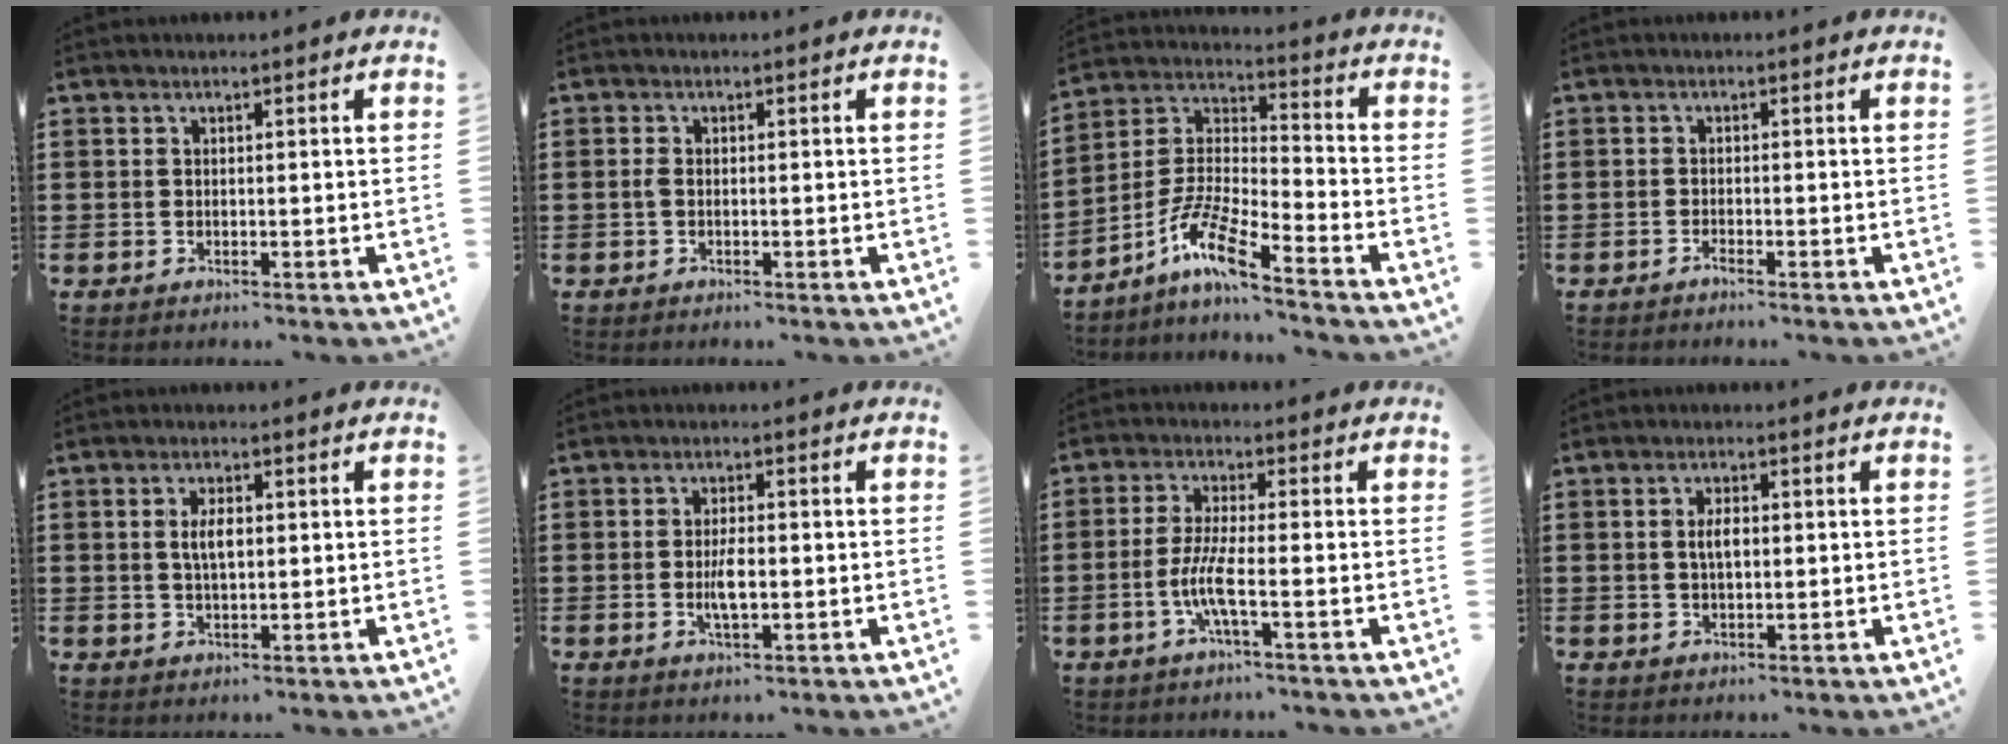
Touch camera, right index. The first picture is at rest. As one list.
[{"total": 1.0, "force": [-0.3, 0.3, 0.9], "torque": [-0.026, -0.005, -0.007]}, {"total": 9.2, "force": [-6.6, 1.4, 6.3], "torque": [-0.149, -0.013, -0.135]}, {"total": 1.0, "force": [-0.9, -0.1, 0.4], "torque": [-0.009, -0.003, -0.016]}, {"total": 3.6, "force": [0.4, 1.4, 3.3], "torque": [-0.066, 0.005, 0.005]}, {"total": 4.0, "force": [-0.6, 1.3, 3.7], "torque": [-0.074, -0.002, -0.013]}, {"total": 5.8, "force": [-2.0, 0.6, 5.4], "torque": [-0.128, -0.015, -0.049]}, {"total": 2.9, "force": [0.2, 1.1, 2.6], "torque": [-0.052, 0.004, 0.001]}]